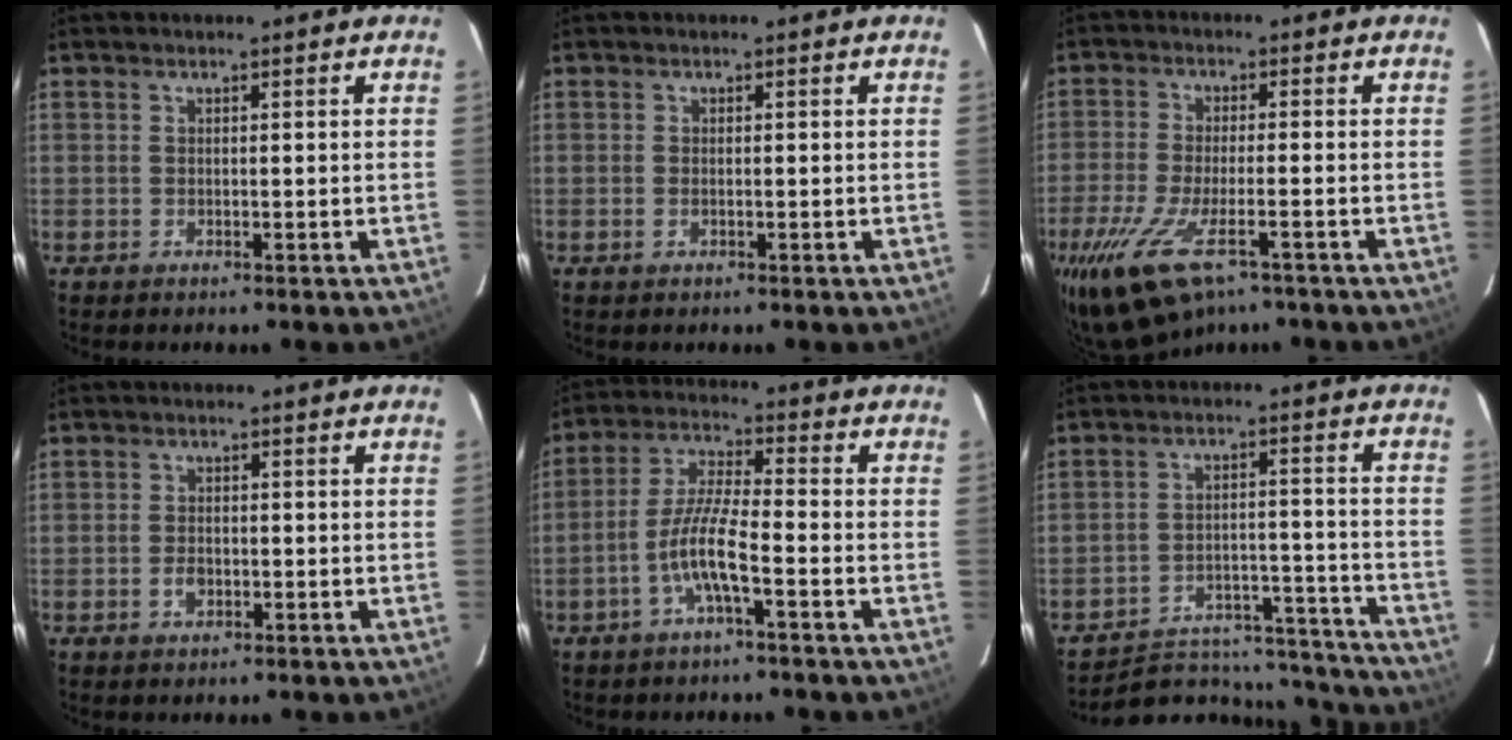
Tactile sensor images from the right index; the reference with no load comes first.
{"total": 0.8, "force": [-0.2, 0.4, 0.6], "torque": [-0.013, 0.000, -0.004]}
{"total": 14.8, "force": [-9.3, 4.9, 10.5], "torque": [-0.230, -0.051, -0.162]}
{"total": 2.5, "force": [-0.8, 1.8, 1.6], "torque": [-0.031, 0.001, -0.014]}
{"total": 7.8, "force": [-3.6, 0.8, 6.8], "torque": [-0.146, 0.006, -0.069]}
{"total": 18.8, "force": [-17.3, 6.3, 3.9], "torque": [-0.072, 0.045, -0.217]}